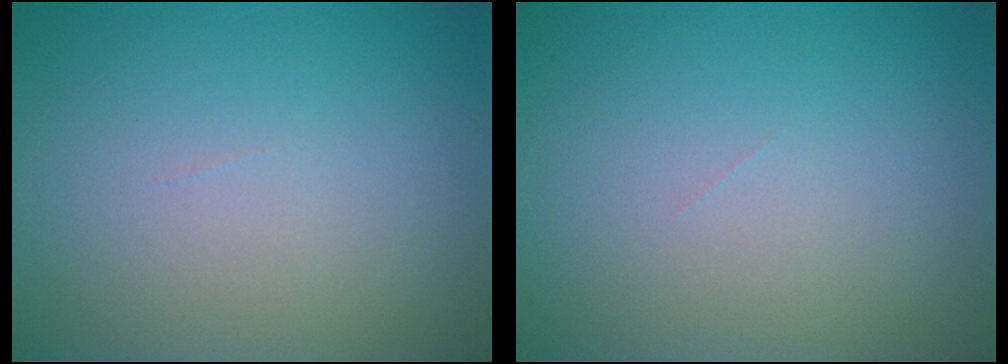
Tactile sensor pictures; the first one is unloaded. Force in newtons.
{"total": 0.0}